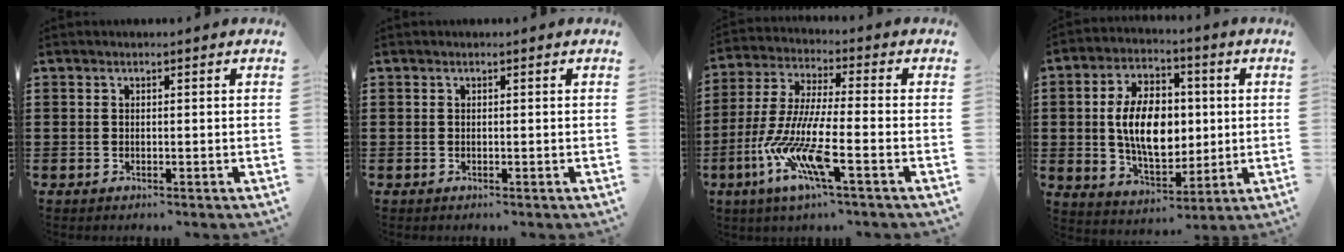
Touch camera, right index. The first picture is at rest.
{"total": 0.0}
{"total": 11.5, "force": [-5.5, 2.0, 9.9], "torque": [-0.236, -0.015, -0.114]}
{"total": 10.7, "force": [0.5, 6.6, 8.4], "torque": [-0.161, 0.006, 0.004]}